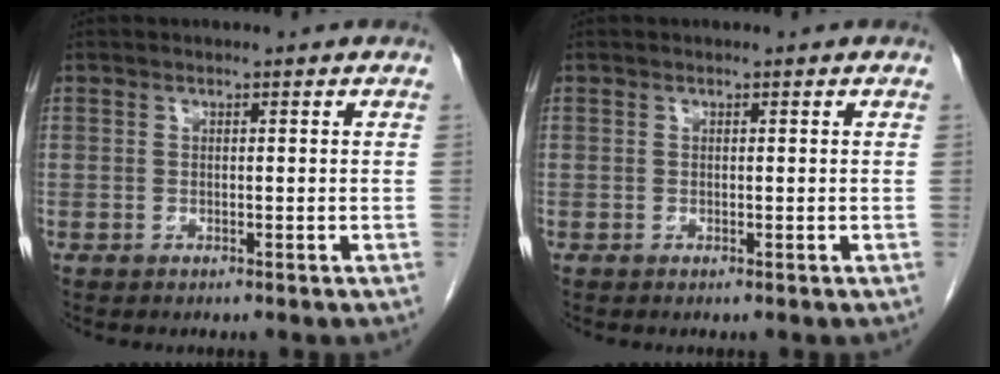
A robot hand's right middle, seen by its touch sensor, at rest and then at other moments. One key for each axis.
{"total": 0.0}